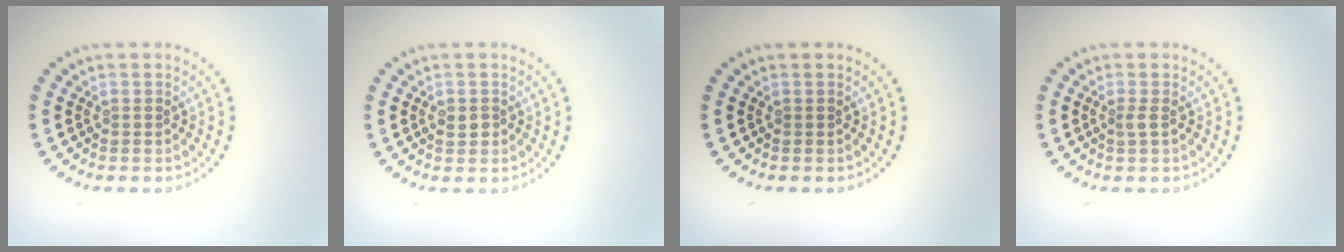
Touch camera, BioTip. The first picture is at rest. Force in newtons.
{"total": 1.1, "press": 1.1, "slide": 0.2}
{"total": 0.0}
{"total": 0.9, "press": 0.6, "slide": 0.7}